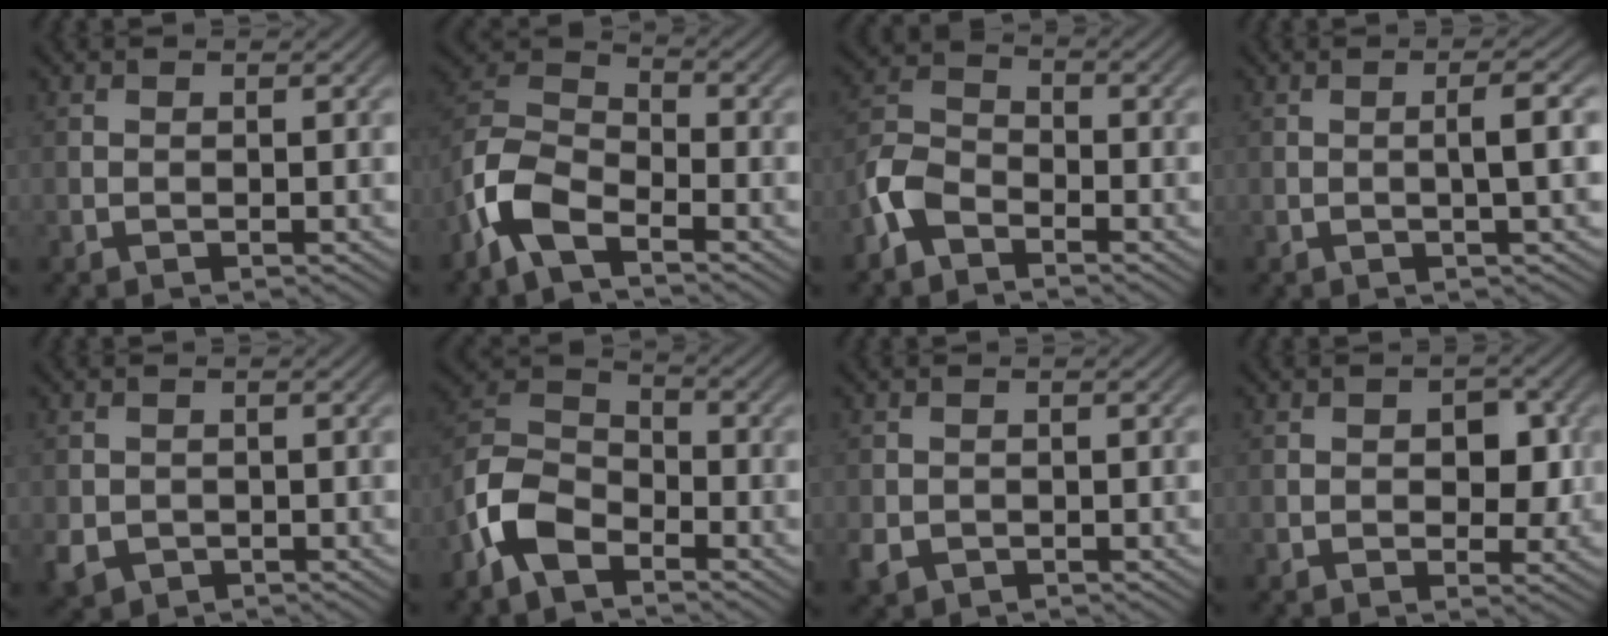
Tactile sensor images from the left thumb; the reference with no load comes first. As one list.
[{"total": 8.4, "force": [-5.2, 3.6, 5.5], "torque": [-0.128, -0.001, -0.125]}, {"total": 5.1, "force": [-3.3, 2.7, 2.8], "torque": [-0.066, 0.003, -0.086]}, {"total": 2.6, "force": [0.0, 0.2, 2.6], "torque": [-0.042, 0.008, -0.005]}, {"total": 3.0, "force": [-1.1, 2.6, 1.2], "torque": [-0.033, -0.015, -0.023]}, {"total": 8.2, "force": [-4.9, 4.5, 4.9], "torque": [-0.113, 0.003, -0.119]}, {"total": 2.3, "force": [-1.0, 1.9, 0.9], "torque": [-0.026, -0.012, -0.022]}, {"total": 3.7, "force": [0.2, 2.5, 2.7], "torque": [-0.040, -0.005, -0.001]}]